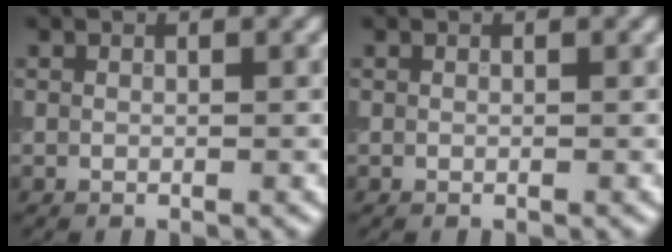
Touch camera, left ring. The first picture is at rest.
{"total": 0.0}